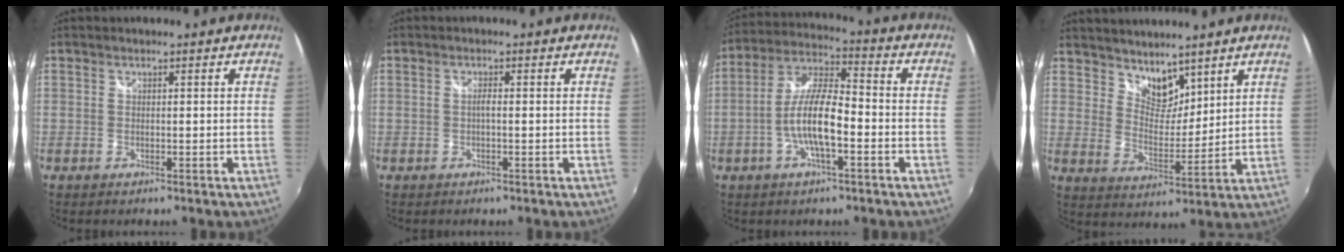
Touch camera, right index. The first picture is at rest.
{"total": 1.0, "force": [-0.3, 0.1, 1.0], "torque": [-0.018, 0.004, -0.007]}
{"total": 10.5, "force": [-3.3, 2.9, 9.5], "torque": [-0.199, 0.006, -0.062]}
{"total": 7.3, "force": [6.0, 3.4, 2.4], "torque": [-0.026, 0.001, 0.109]}